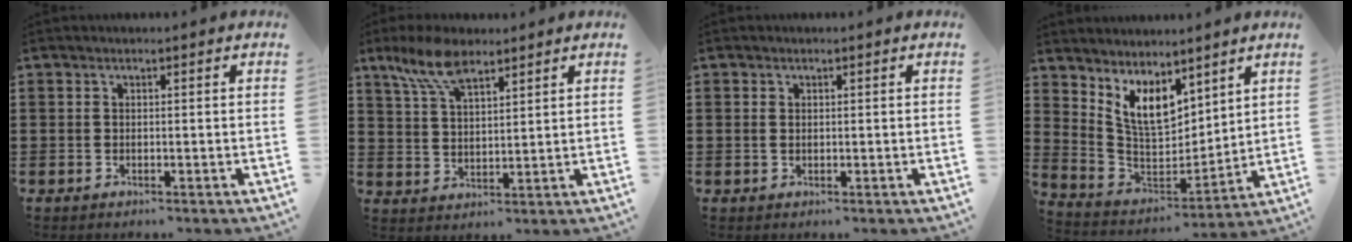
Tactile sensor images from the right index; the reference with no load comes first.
{"total": 8.0, "force": [5.2, 3.2, 5.2], "torque": [-0.117, 0.002, 0.097]}
{"total": 0.7, "force": [0.0, 0.5, 0.4], "torque": [-0.010, 0.002, -0.001]}
{"total": 7.8, "force": [5.1, 4.0, 4.4], "torque": [-0.109, -0.026, 0.100]}